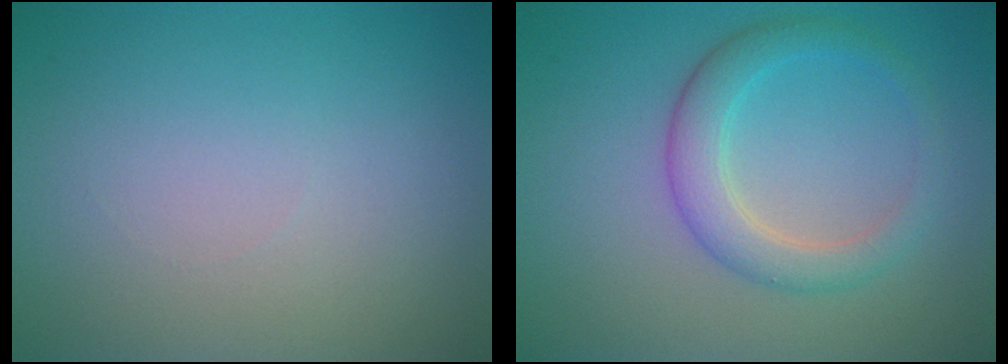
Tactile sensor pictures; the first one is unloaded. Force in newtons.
{"total": 3.4, "press": 3.4, "slide": 0.2}